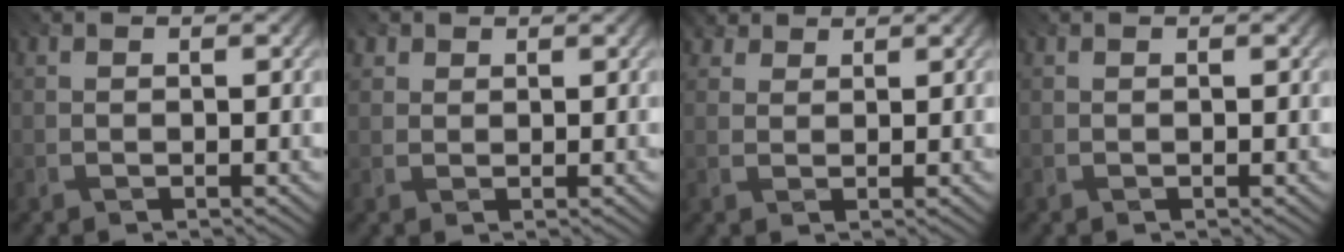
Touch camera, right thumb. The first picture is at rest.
{"total": 1.8, "force": [1.1, 1.4, 0.4], "torque": [-0.013, 0.001, 0.021]}
{"total": 2.7, "force": [2.1, 1.6, 0.8], "torque": [-0.020, -0.002, 0.042]}
{"total": 0.0}